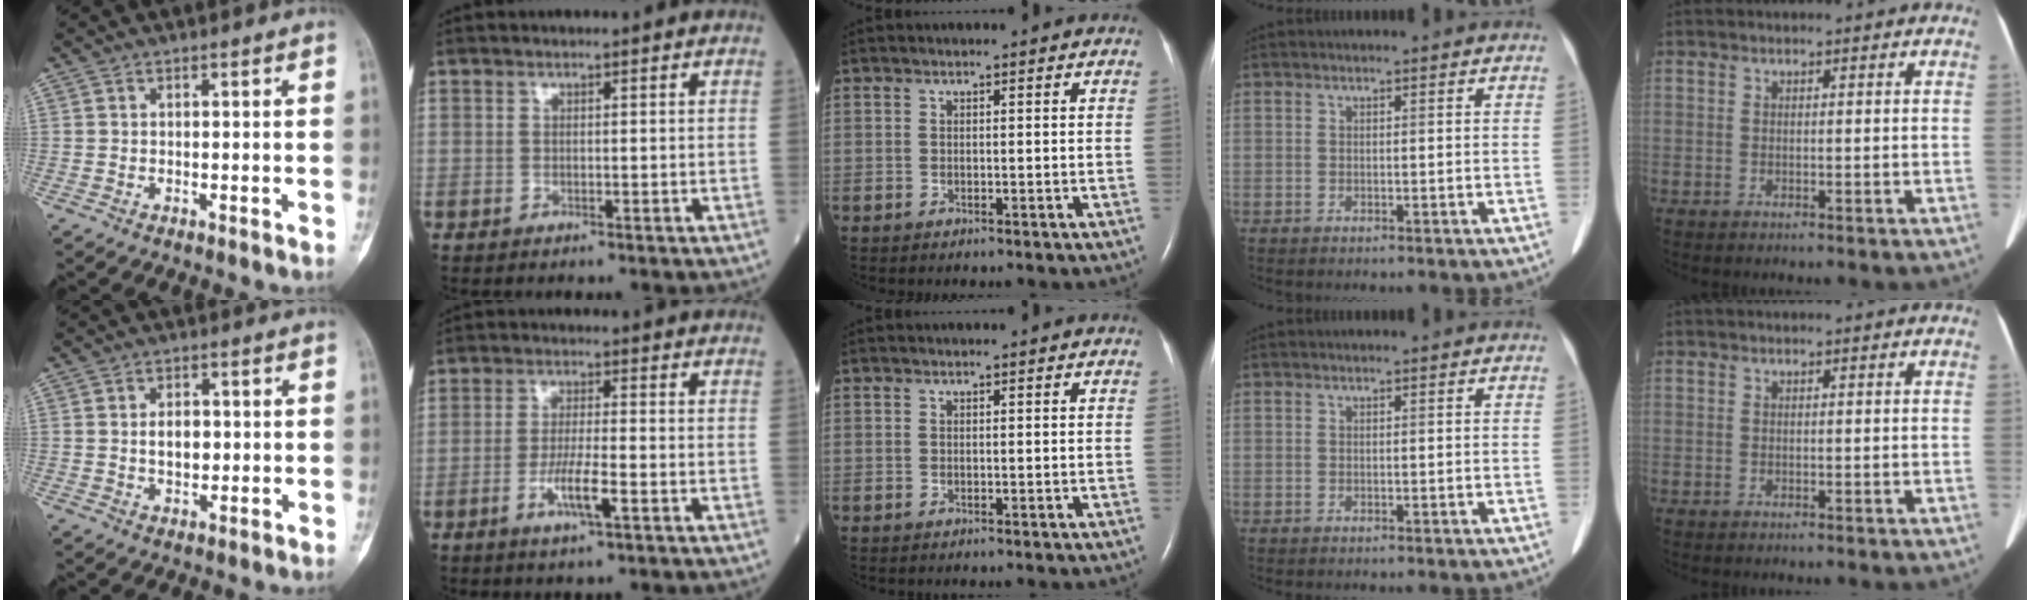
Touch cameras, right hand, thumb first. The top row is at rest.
{"thumb": {"total": 4.1, "force": [0.1, 2.7, 3.0], "torque": [-0.033, 0.001, 0.003]}, "index": {"total": 5.7, "force": [-2.3, 0.4, 5.2], "torque": [-0.100, -0.007, -0.042]}}